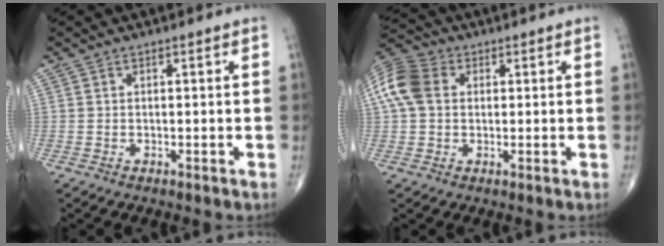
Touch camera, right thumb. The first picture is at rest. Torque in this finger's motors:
{"motor_torque": [-0.20, 0.24, 0.06, 0.01, 0.14]}